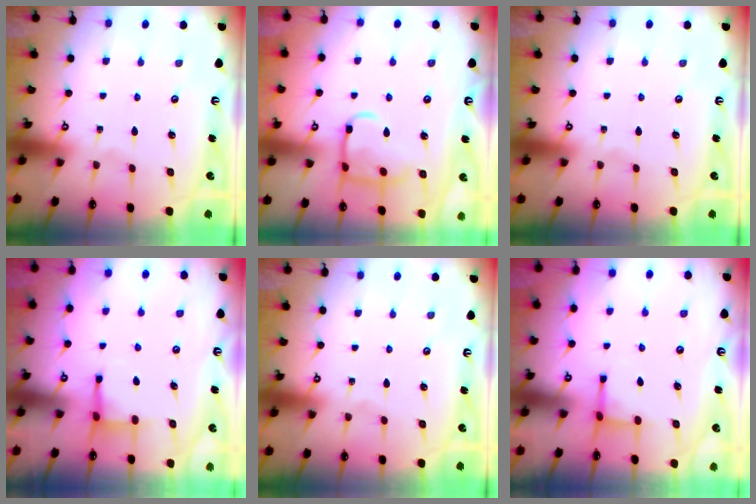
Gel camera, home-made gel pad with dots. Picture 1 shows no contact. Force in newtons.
{"total": 11.6, "press": 11.5, "slide": 0.5}
{"total": 0.0}
{"total": 3.1, "press": 3.1, "slide": 0.6}
{"total": 0.0}
{"total": 2.6, "press": 2.6, "slide": 0.7}